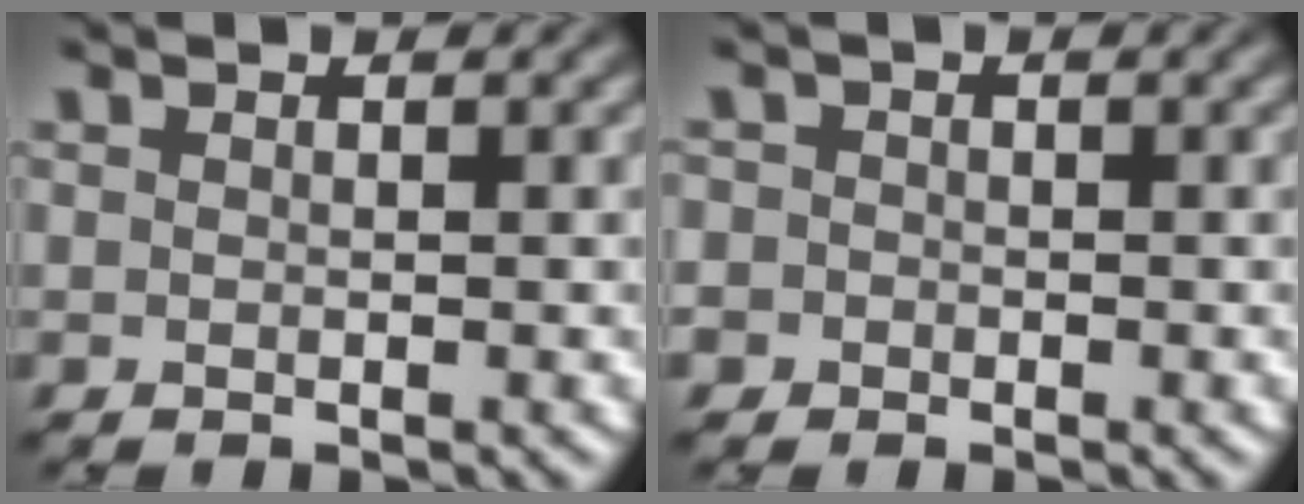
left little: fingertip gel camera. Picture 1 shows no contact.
{"total": 1.9, "force": [-0.4, 1.8, 0.3], "torque": [0.013, 0.009, -0.026]}